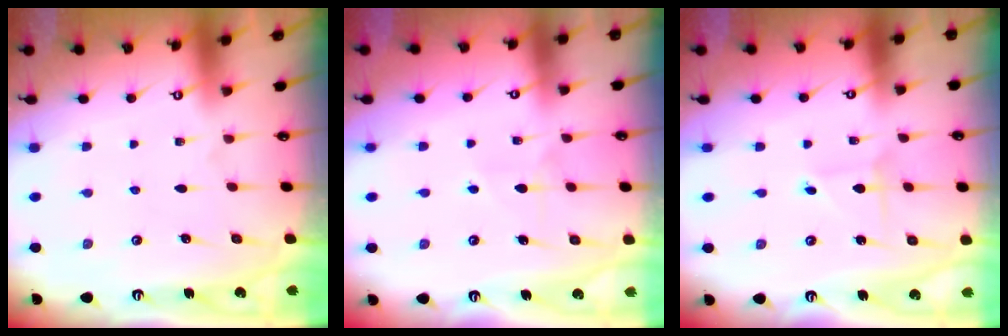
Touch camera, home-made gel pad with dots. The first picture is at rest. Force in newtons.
{"total": 4.7, "press": 4.6, "slide": 0.2}
{"total": 0.8, "press": 0.8, "slide": 0.0}